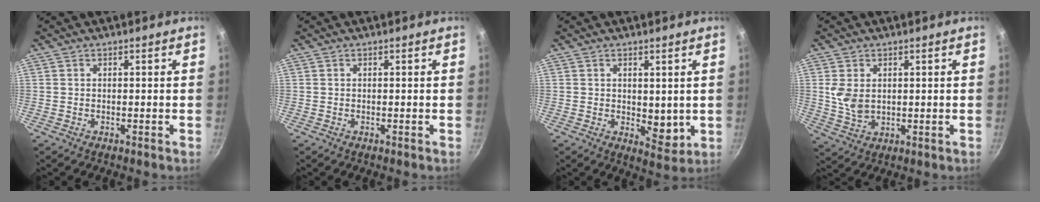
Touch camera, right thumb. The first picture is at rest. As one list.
[{"total": 0.0}, {"total": 5.2, "force": [0.7, 3.3, 4.0], "torque": [-0.046, -0.023, 0.013]}, {"total": 5.9, "force": [1.2, 4.0, 4.3], "torque": [-0.080, -0.013, 0.030]}]